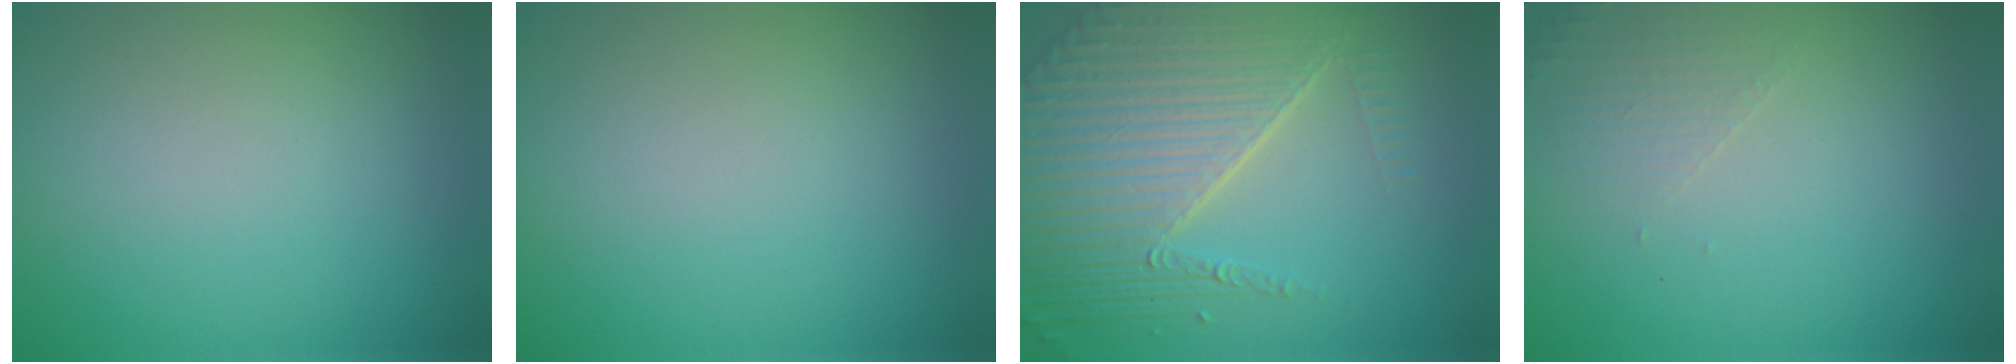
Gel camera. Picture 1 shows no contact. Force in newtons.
{"total": 0.0}
{"total": 8.4, "press": 5.6, "slide": 6.3}
{"total": 1.6, "press": 1.6, "slide": 0.4}